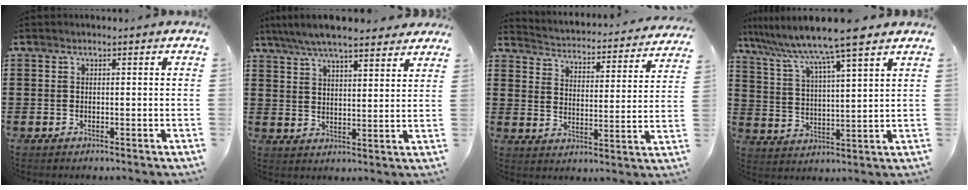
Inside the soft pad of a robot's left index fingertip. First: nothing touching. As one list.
[{"total": 6.6, "force": [5.8, 0.9, 2.8], "torque": [-0.076, -0.017, 0.105]}, {"total": 2.6, "force": [2.6, -0.1, -0.2], "torque": [-0.019, -0.035, 0.034]}, {"total": 8.4, "force": [7.1, -0.4, 4.4], "torque": [-0.112, -0.041, 0.114]}]